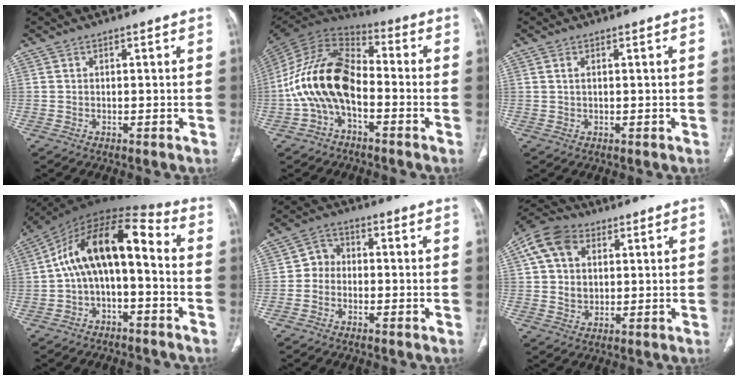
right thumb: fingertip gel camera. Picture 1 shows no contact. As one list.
[{"total": 16.8, "force": [-3.5, 9.9, 13.1], "torque": [-0.253, 0.056, -0.073]}, {"total": 1.1, "force": [0.4, 0.5, 0.9], "torque": [-0.023, 0.004, 0.011]}, {"total": 14.6, "force": [-1.0, 7.3, 12.6], "torque": [-0.205, 0.073, -0.024]}, {"total": 4.5, "force": [-1.0, 3.8, 2.1], "torque": [-0.016, 0.018, -0.033]}, {"total": 11.9, "force": [3.9, 8.7, 7.0], "torque": [-0.120, 0.007, 0.067]}]